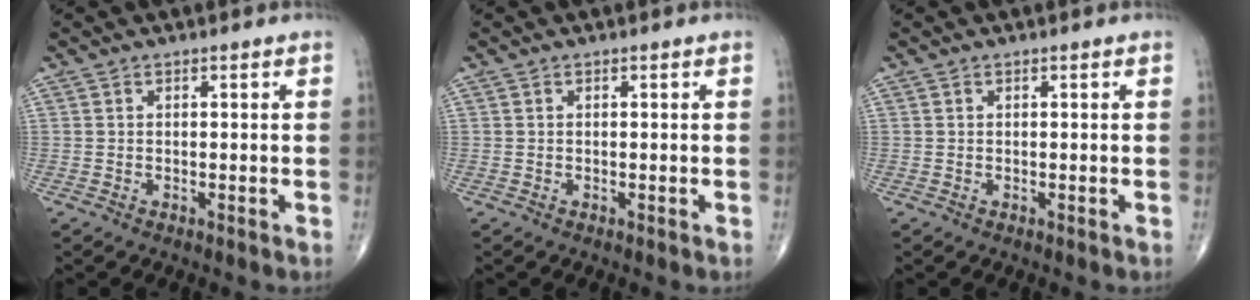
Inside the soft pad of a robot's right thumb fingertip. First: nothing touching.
{"total": 0.0}
{"total": 0.0}